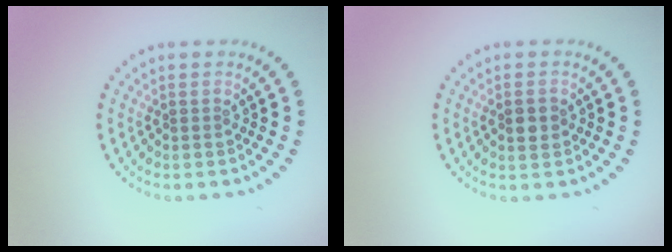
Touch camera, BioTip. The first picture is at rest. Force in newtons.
{"total": 2.0, "press": 1.9, "slide": 0.1}